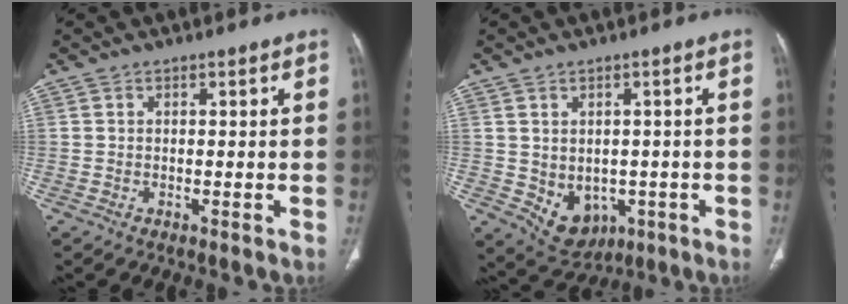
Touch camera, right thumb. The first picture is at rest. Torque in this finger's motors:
{"motor_torque": [-0.63, 0.25, 0.19, 0.71, 0.21]}